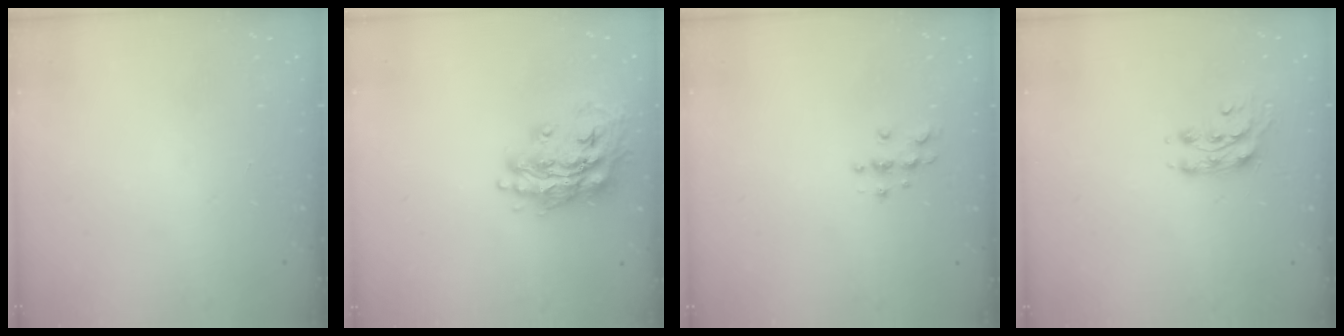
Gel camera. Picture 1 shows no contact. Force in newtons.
{"total": 16.9, "press": 16.8, "slide": 1.5}
{"total": 4.5, "press": 4.4, "slide": 0.5}
{"total": 8.0, "press": 7.9, "slide": 0.9}